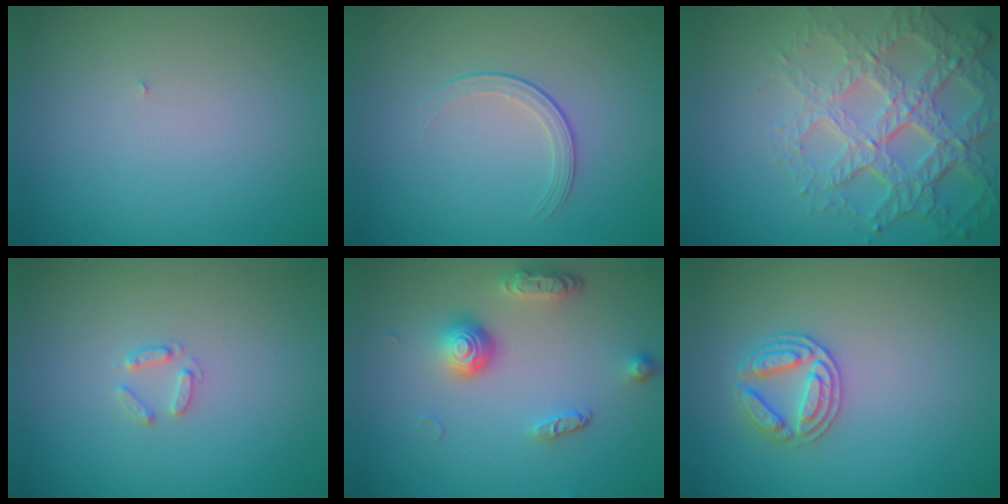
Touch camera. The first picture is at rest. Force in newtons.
{"total": 1.7, "press": 0.9, "slide": 1.4}
{"total": 7.6, "press": 5.3, "slide": 5.5}
{"total": 1.1, "press": 1.1, "slide": 0.2}
{"total": 3.8, "press": 2.9, "slide": 2.6}
{"total": 2.7, "press": 2.7, "slide": 0.4}